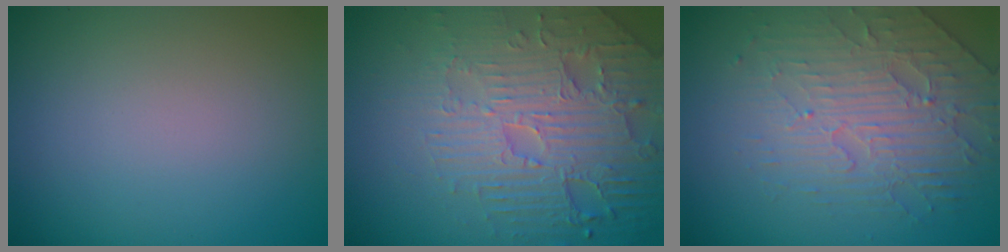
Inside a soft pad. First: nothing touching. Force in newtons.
{"total": 5.5, "press": 5.0, "slide": 2.4}
{"total": 4.0, "press": 3.6, "slide": 1.6}